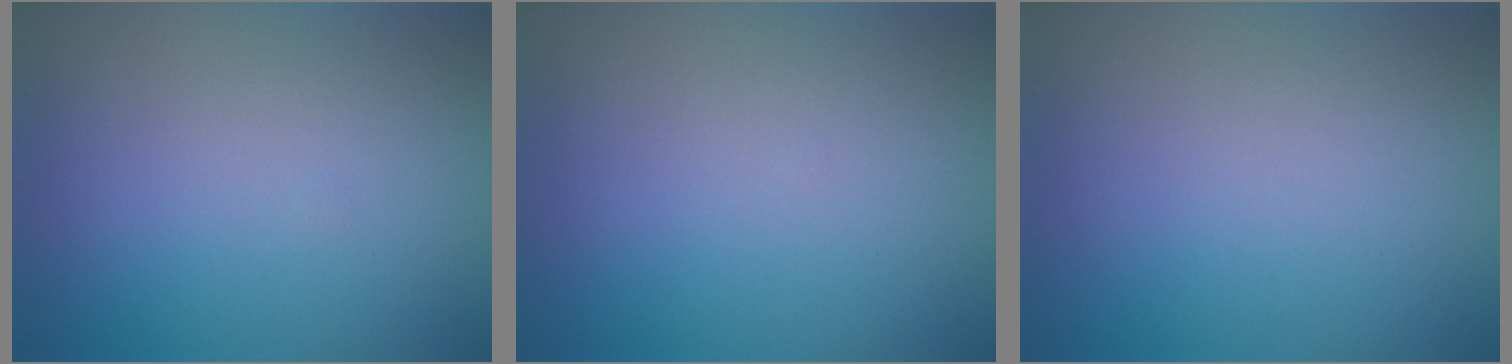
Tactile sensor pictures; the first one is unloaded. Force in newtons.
{"total": 0.0}
{"total": 0.0}